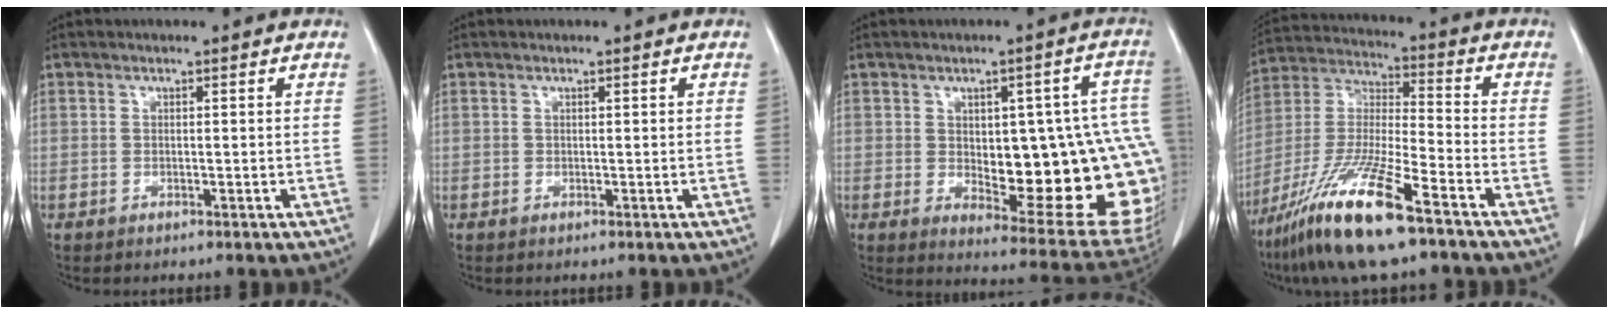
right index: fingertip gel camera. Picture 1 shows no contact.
{"total": 0.0}
{"total": 22.9, "force": [-1.8, 7.6, 21.5], "torque": [-0.194, 0.023, 0.006]}
{"total": 16.9, "force": [-10.8, 1.4, 12.9], "torque": [-0.286, -0.037, -0.205]}